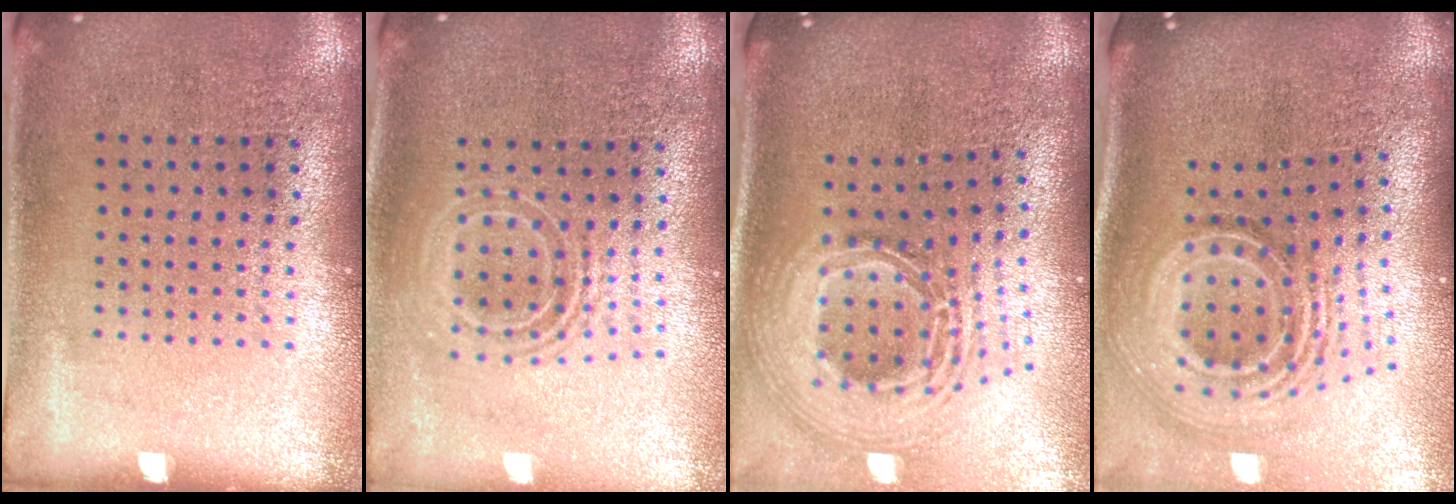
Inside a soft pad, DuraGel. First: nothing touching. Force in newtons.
{"total": 1.6, "press": 1.3, "slide": 0.9}
{"total": 2.9, "press": 2.0, "slide": 2.1}
{"total": 2.6, "press": 1.7, "slide": 2.0}